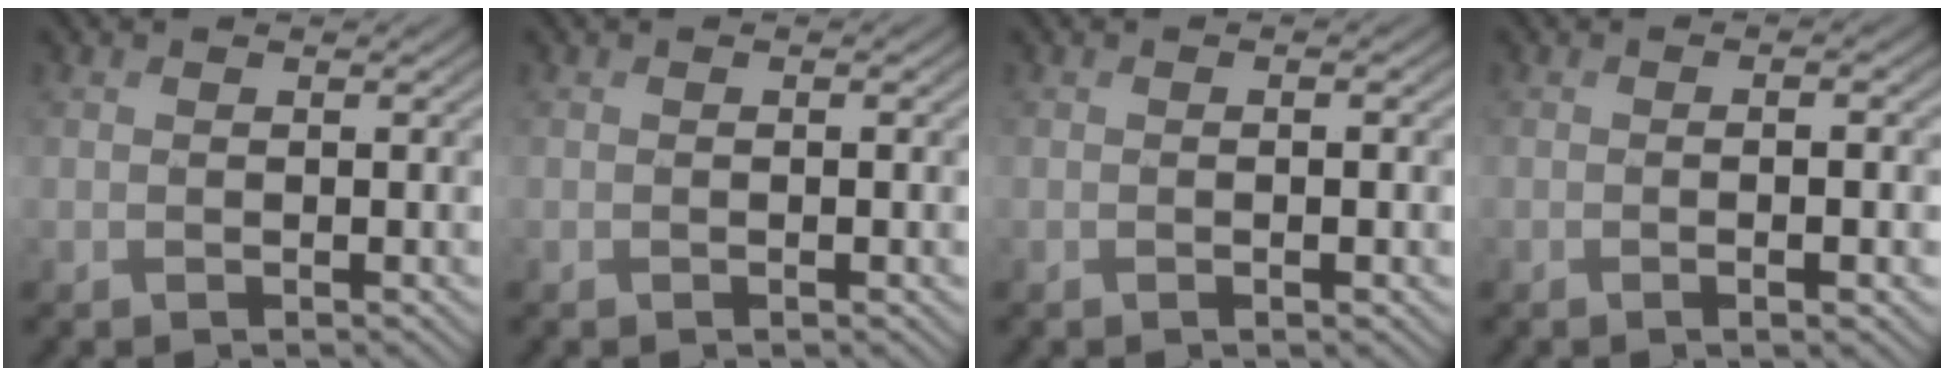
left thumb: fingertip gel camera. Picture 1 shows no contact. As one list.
[{"total": 0.7, "force": [-0.1, 0.1, 0.7], "torque": [-0.011, -0.001, -0.003]}, {"total": 1.7, "force": [-0.3, 0.2, 1.6], "torque": [-0.028, 0.000, -0.006]}, {"total": 3.6, "force": [-0.5, 0.8, 3.4], "torque": [-0.057, 0.001, -0.011]}]